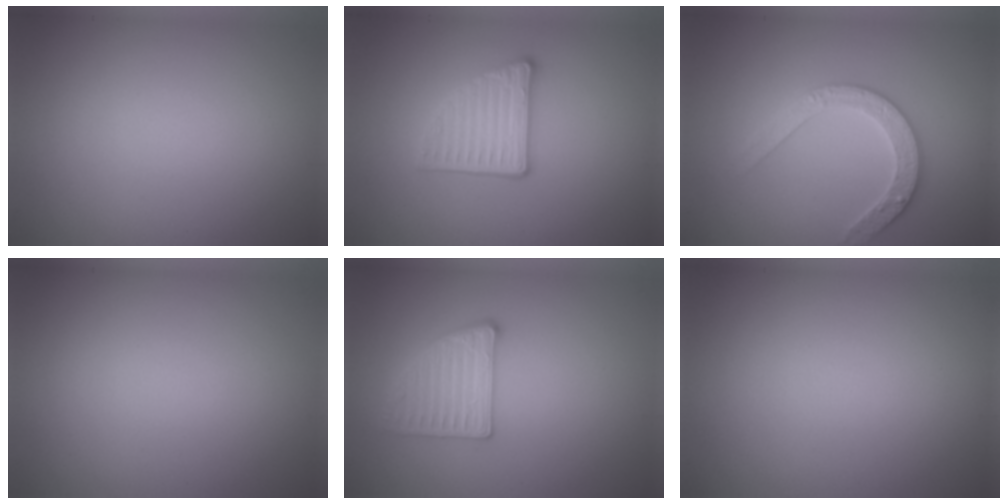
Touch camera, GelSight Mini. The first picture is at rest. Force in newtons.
{"total": 3.6, "press": 3.1, "slide": 1.8}
{"total": 3.0, "press": 2.9, "slide": 0.5}
{"total": 0.0}
{"total": 3.0, "press": 3.0, "slide": 0.6}
{"total": 0.0}